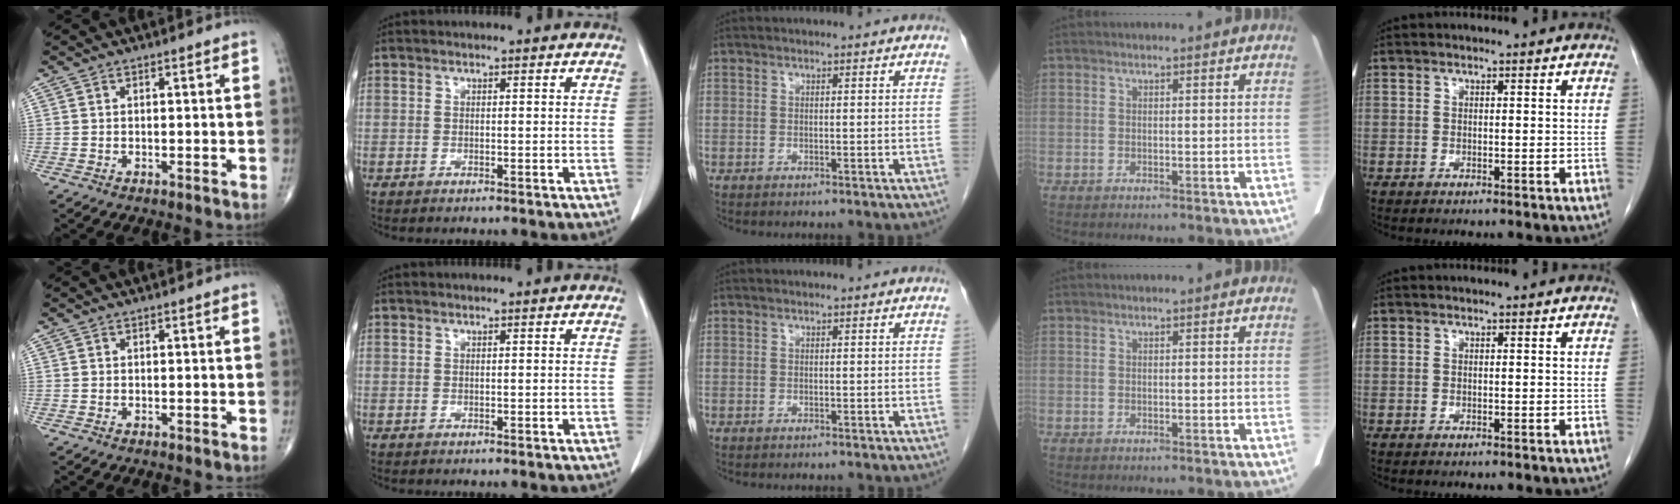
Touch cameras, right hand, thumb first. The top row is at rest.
{}